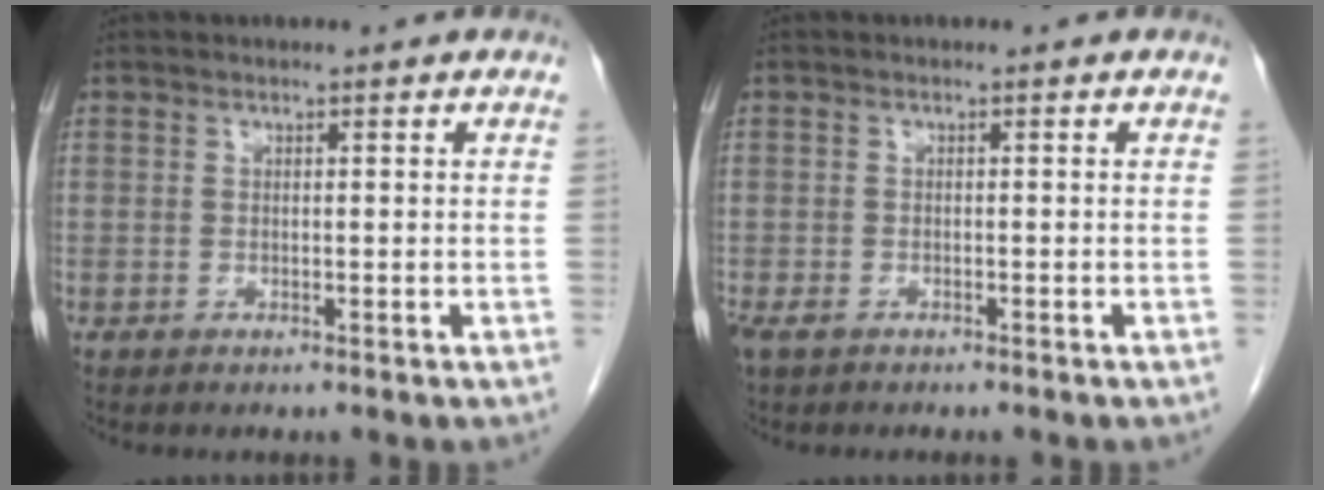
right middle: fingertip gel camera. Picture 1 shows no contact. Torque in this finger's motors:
{"motor_torque": [0.07, 0.03, 0.02, 0.01]}